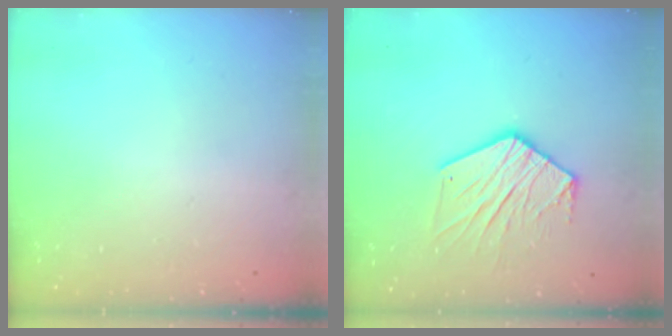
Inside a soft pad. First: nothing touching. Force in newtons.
{"total": 12.9, "press": 12.9, "slide": 0.7}